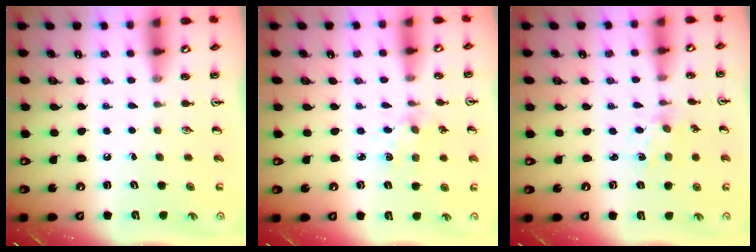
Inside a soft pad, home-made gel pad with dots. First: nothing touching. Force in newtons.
{"total": 2.0, "press": 2.0, "slide": 0.3}
{"total": 1.1, "press": 1.1, "slide": 0.3}